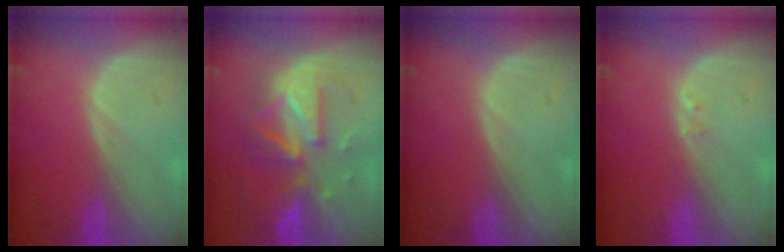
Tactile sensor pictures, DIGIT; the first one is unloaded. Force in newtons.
{"total": 9.1, "press": 8.8, "slide": 2.1}
{"total": 0.0}
{"total": 0.6, "press": 0.6, "slide": 0.1}